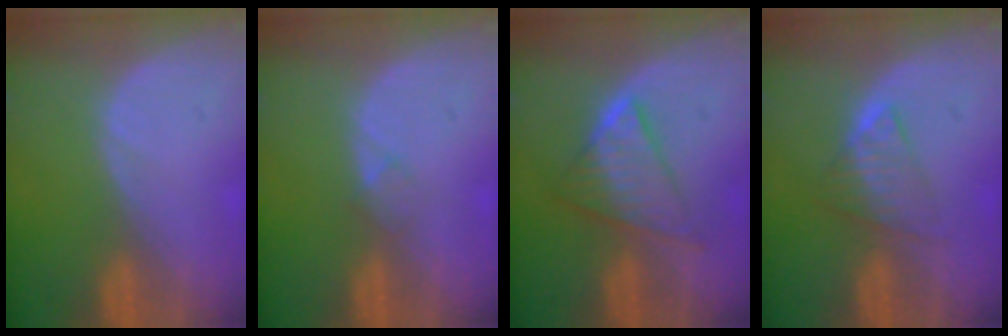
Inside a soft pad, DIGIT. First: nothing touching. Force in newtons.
{"total": 1.4, "press": 1.4, "slide": 0.1}
{"total": 6.7, "press": 6.6, "slide": 0.3}
{"total": 4.4, "press": 4.3, "slide": 0.8}